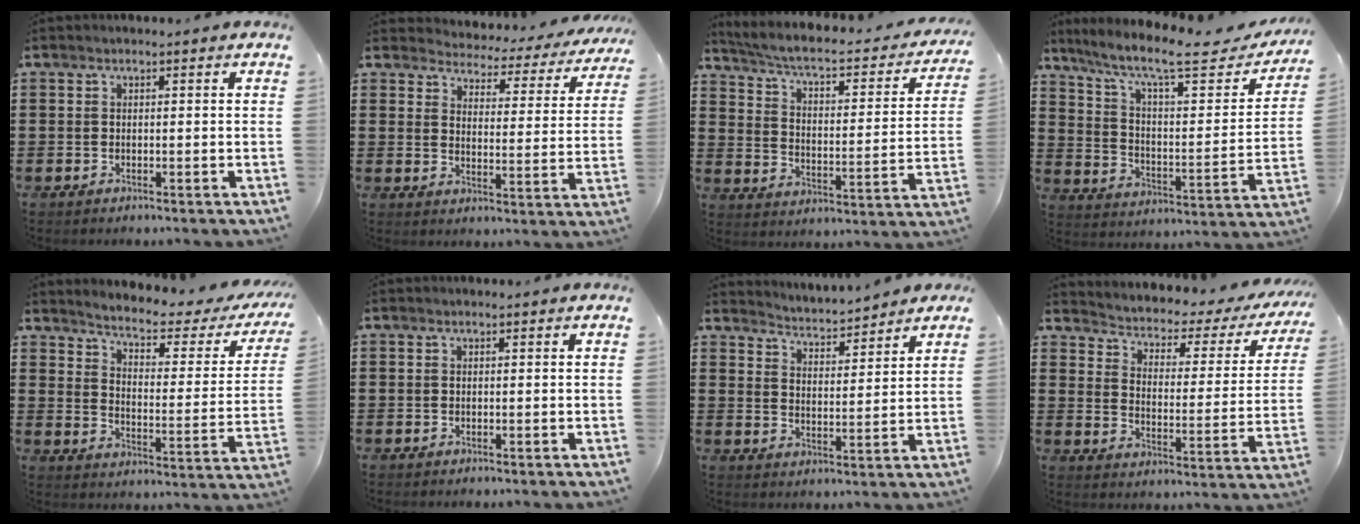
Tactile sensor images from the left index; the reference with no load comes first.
{"total": 3.4, "force": [3.4, 0.4, 0.0], "torque": [-0.026, -0.033, 0.051]}
{"total": 4.4, "force": [3.4, 0.6, 2.7], "torque": [-0.072, -0.032, 0.048]}
{"total": 10.7, "force": [8.0, 1.6, 6.9], "torque": [-0.147, -0.049, 0.129]}
{"total": 3.5, "force": [2.8, 0.4, 2.1], "torque": [-0.058, -0.024, 0.037]}
{"total": 0.0}
{"total": 3.5, "force": [3.5, -0.1, -0.2], "torque": [-0.016, -0.026, 0.058]}
{"total": 1.7, "force": [1.0, 0.8, 1.0], "torque": [-0.034, -0.020, 0.003]}